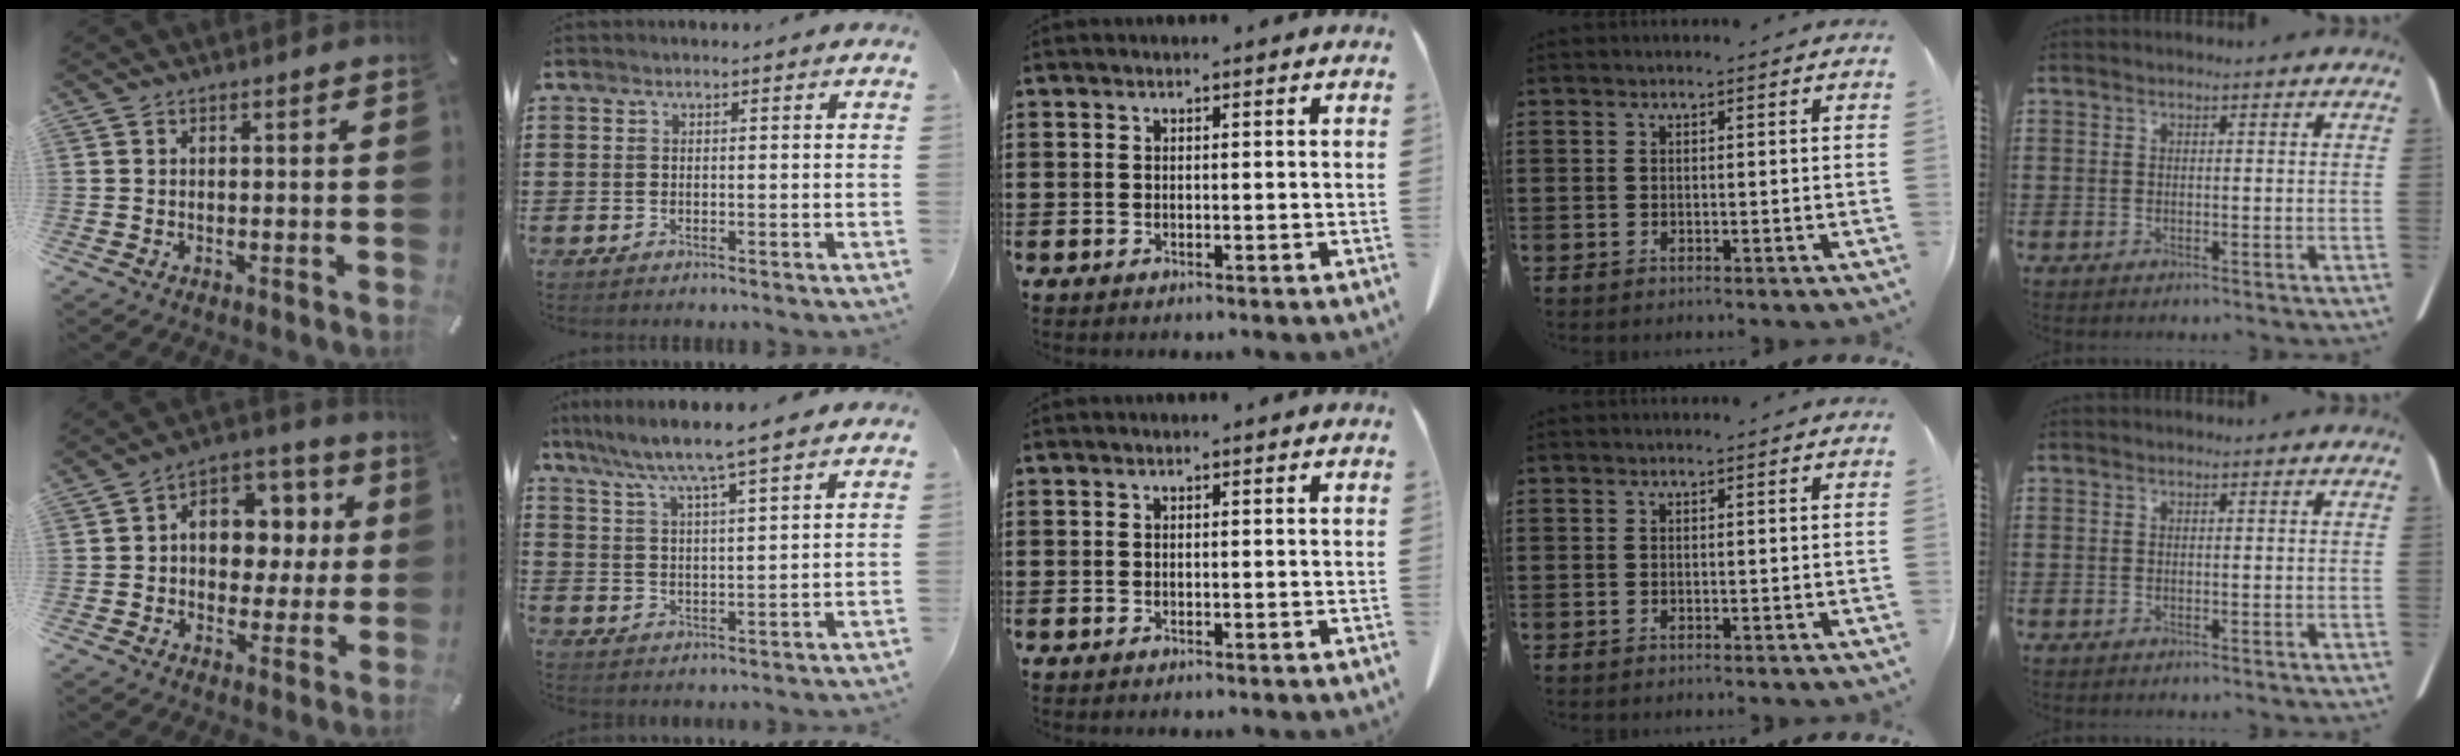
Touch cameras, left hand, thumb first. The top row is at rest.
{"thumb": {"total": 10.1, "force": [0.8, 8.5, 5.4], "torque": [-0.077, -0.003, 0.016]}, "index": {"total": 5.5, "force": [4.8, -0.9, 2.6], "torque": [-0.072, -0.032, 0.075]}}